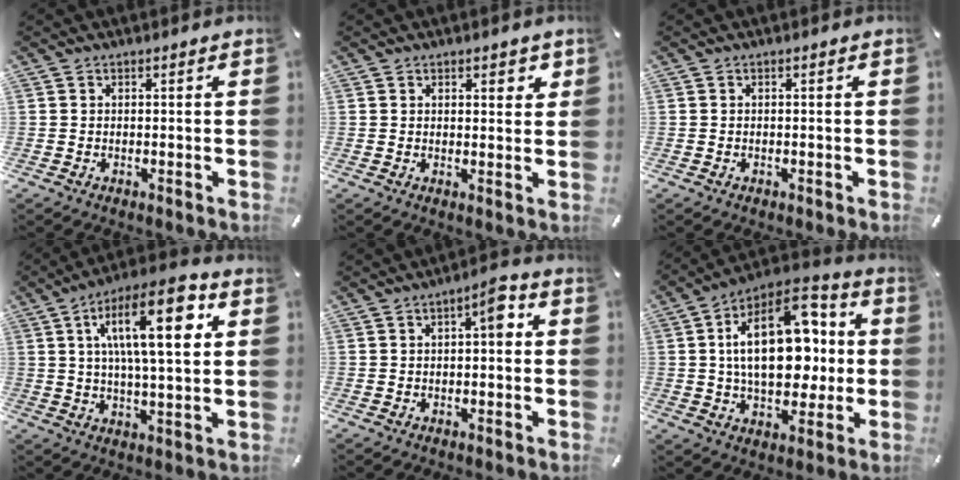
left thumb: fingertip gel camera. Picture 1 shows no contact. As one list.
[{"total": 2.2, "force": [1.3, 1.3, 1.2], "torque": [-0.009, -0.003, 0.019]}, {"total": 0.0}, {"total": 18.2, "force": [5.4, 5.9, 16.3], "torque": [-0.266, -0.001, 0.076]}, {"total": 5.2, "force": [0.3, 2.0, 4.8], "torque": [-0.070, 0.008, -0.003]}, {"total": 22.6, "force": [2.7, 13.6, 17.8], "torque": [-0.295, -0.003, 0.044]}]